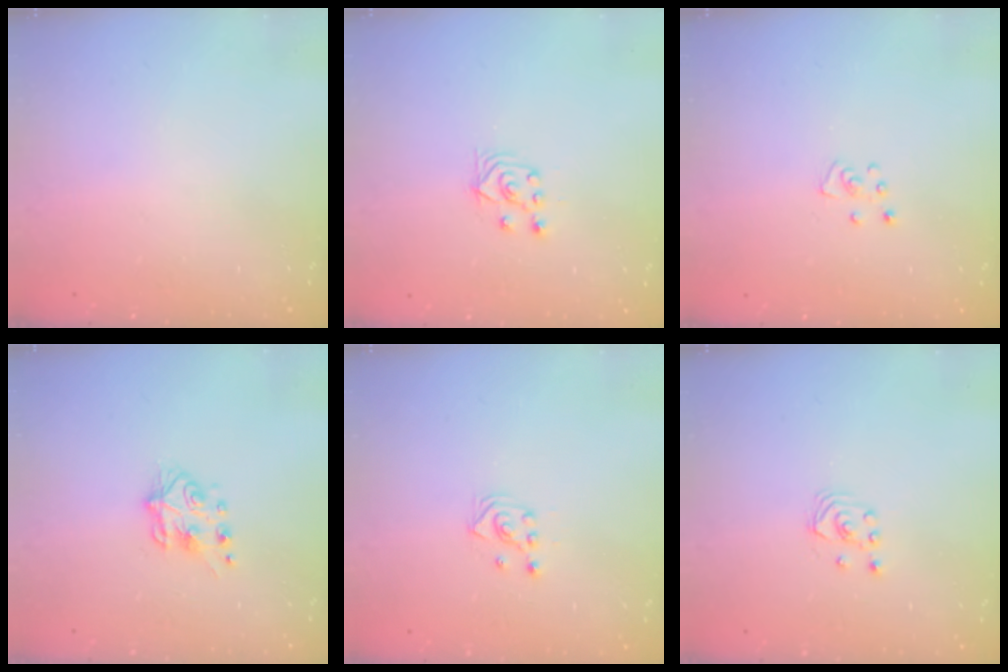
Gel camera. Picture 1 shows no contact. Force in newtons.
{"total": 3.4, "press": 3.2, "slide": 0.9}
{"total": 3.9, "press": 3.9, "slide": 0.2}
{"total": 6.5, "press": 6.5, "slide": 0.6}
{"total": 2.9, "press": 2.9, "slide": 0.3}
{"total": 1.9, "press": 1.9, "slide": 0.2}